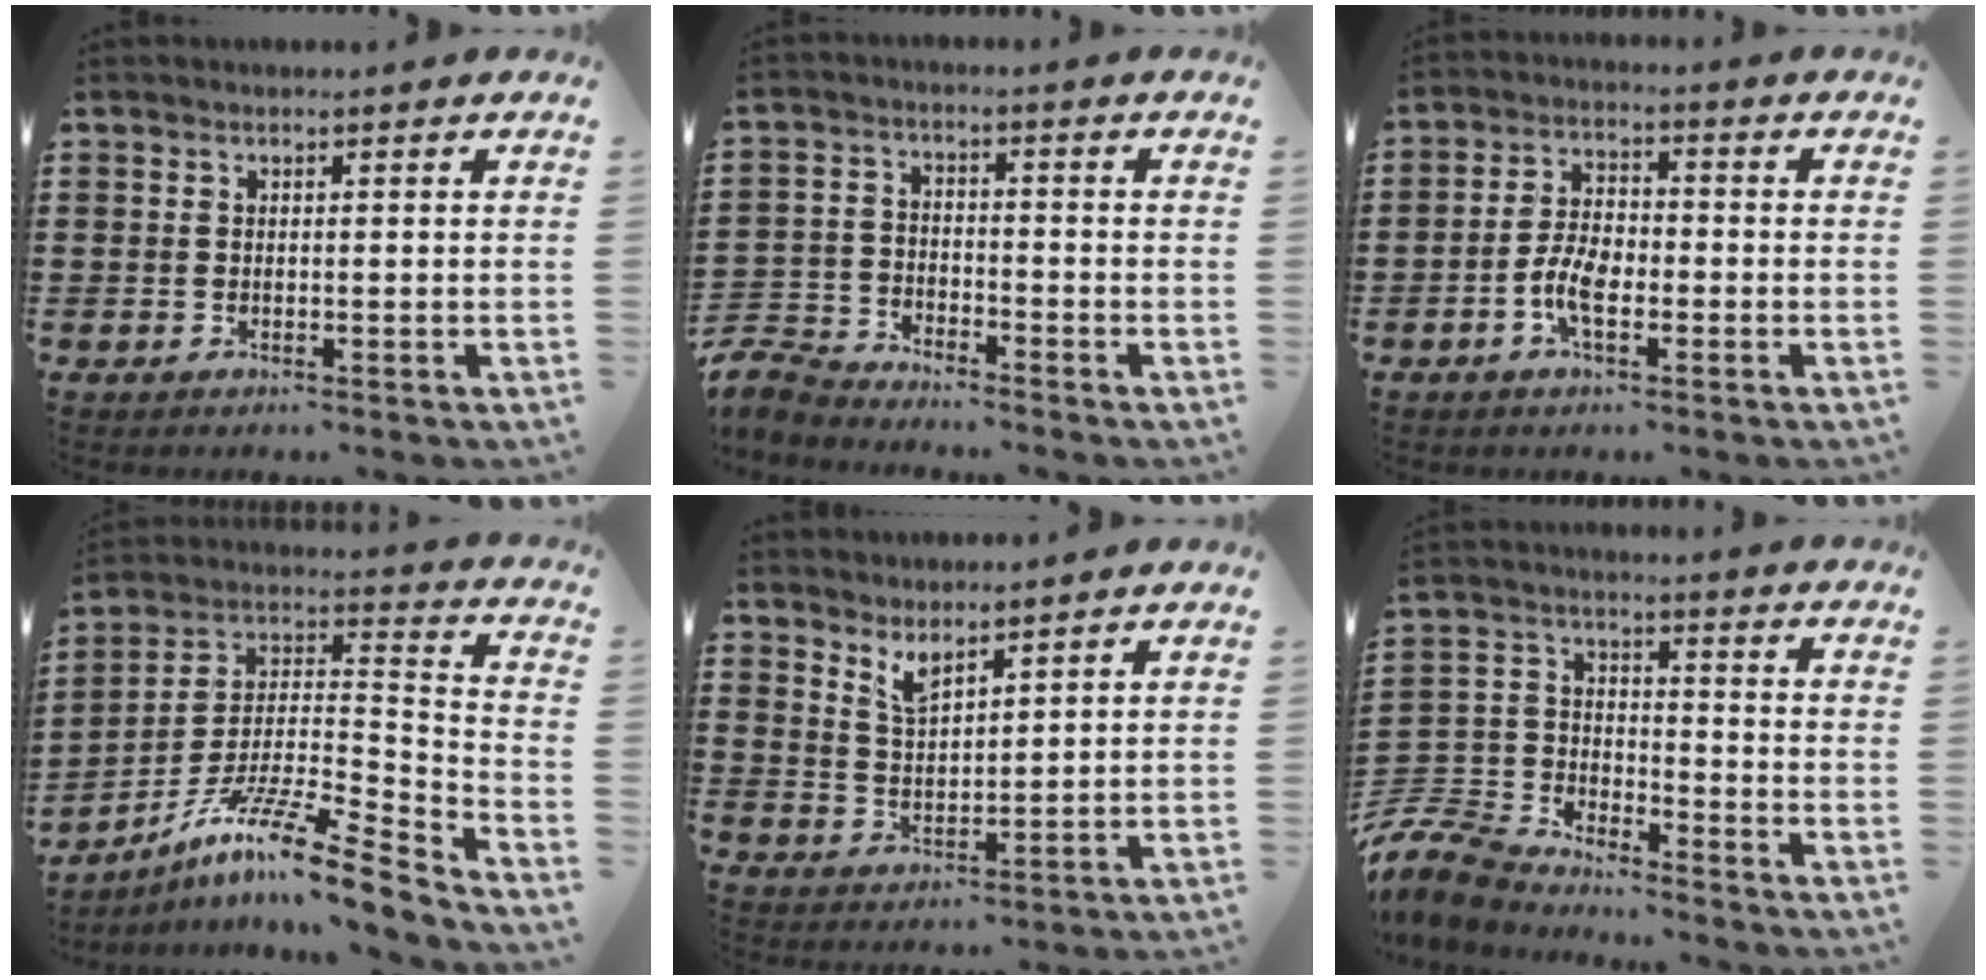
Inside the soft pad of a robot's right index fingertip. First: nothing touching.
{"total": 4.4, "force": [-4.3, 1.0, 0.4], "torque": [-0.038, -0.005, -0.099]}
{"total": 6.4, "force": [-2.3, 3.1, 5.0], "torque": [-0.123, -0.004, -0.049]}
{"total": 11.1, "force": [-8.6, 0.5, 7.0], "torque": [-0.124, 0.003, -0.168]}
{"total": 3.3, "force": [3.0, 0.6, 1.1], "torque": [-0.030, -0.004, 0.056]}
{"total": 8.2, "force": [-7.8, 2.1, 1.4], "torque": [-0.061, 0.007, -0.166]}